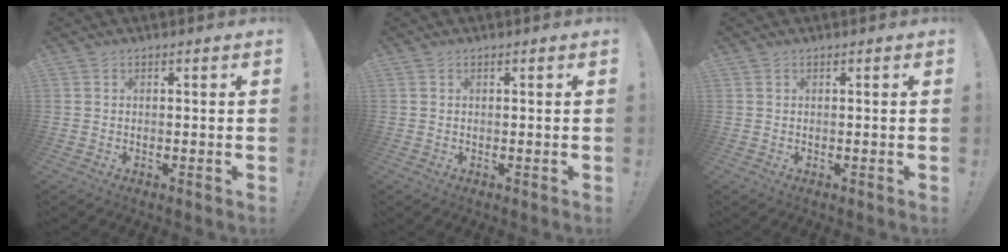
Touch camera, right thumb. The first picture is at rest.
{"total": 0.0}
{"total": 0.0}